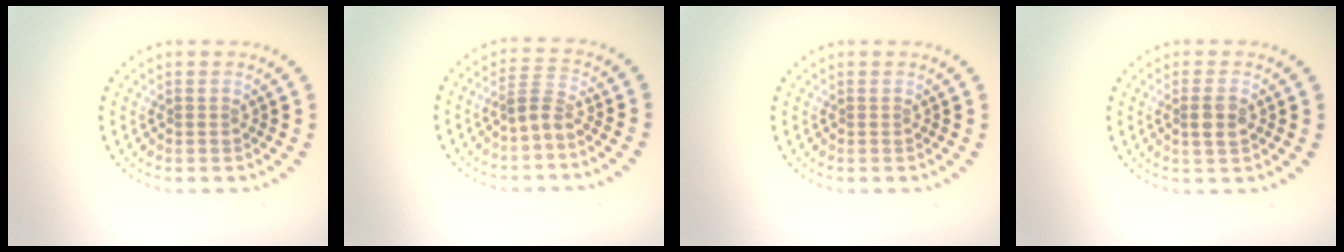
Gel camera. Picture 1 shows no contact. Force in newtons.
{"total": 2.0, "press": 1.5, "slide": 1.3}
{"total": 0.0}
{"total": 1.9, "press": 1.8, "slide": 0.7}